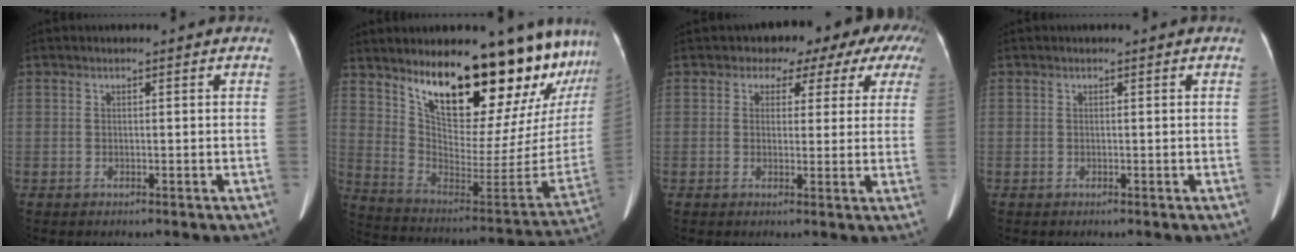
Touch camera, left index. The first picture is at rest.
{"total": 25.9, "force": [19.5, 5.9, 15.9], "torque": [-0.240, -0.074, 0.276]}
{"total": 8.6, "force": [5.0, 5.4, 4.5], "torque": [-0.035, 0.013, 0.034]}
{"total": 0.0}